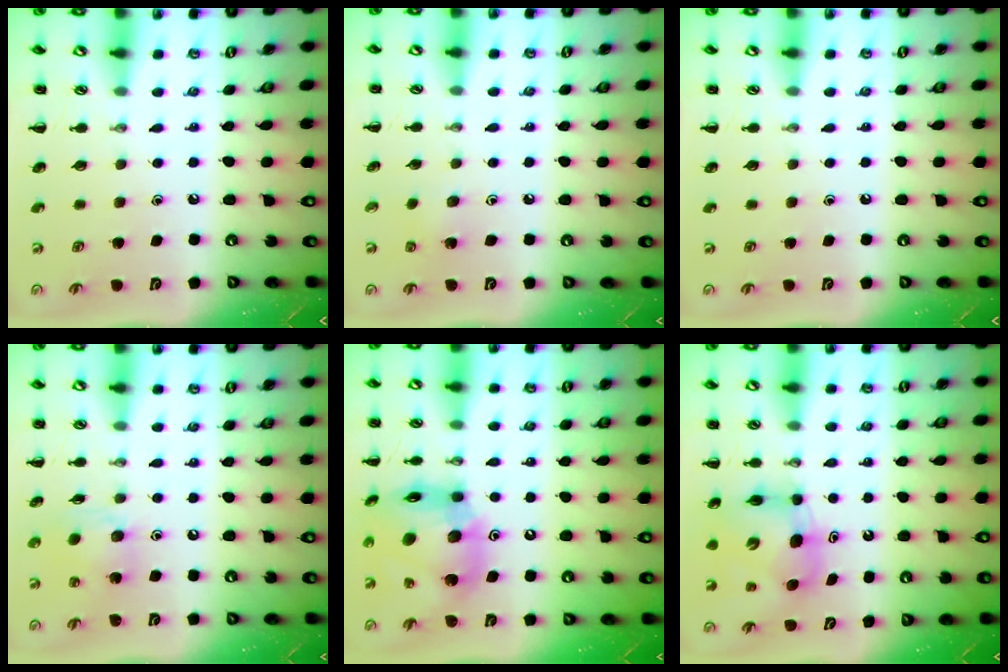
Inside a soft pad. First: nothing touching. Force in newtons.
{"total": 3.7, "press": 3.5, "slide": 1.3}
{"total": 0.0}
{"total": 10.1, "press": 9.9, "slide": 1.9}
{"total": 18.3, "press": 18.0, "slide": 3.6}
{"total": 7.1, "press": 7.1, "slide": 0.8}